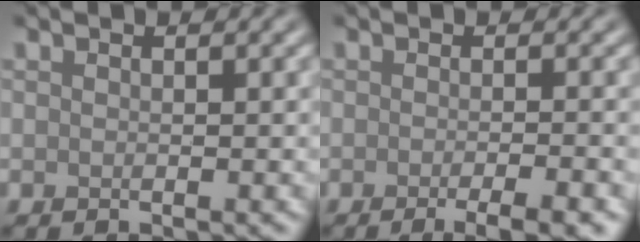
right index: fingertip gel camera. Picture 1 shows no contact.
{"total": 4.3, "force": [-2.3, 1.0, 3.5], "torque": [-0.036, -0.001, -0.030]}